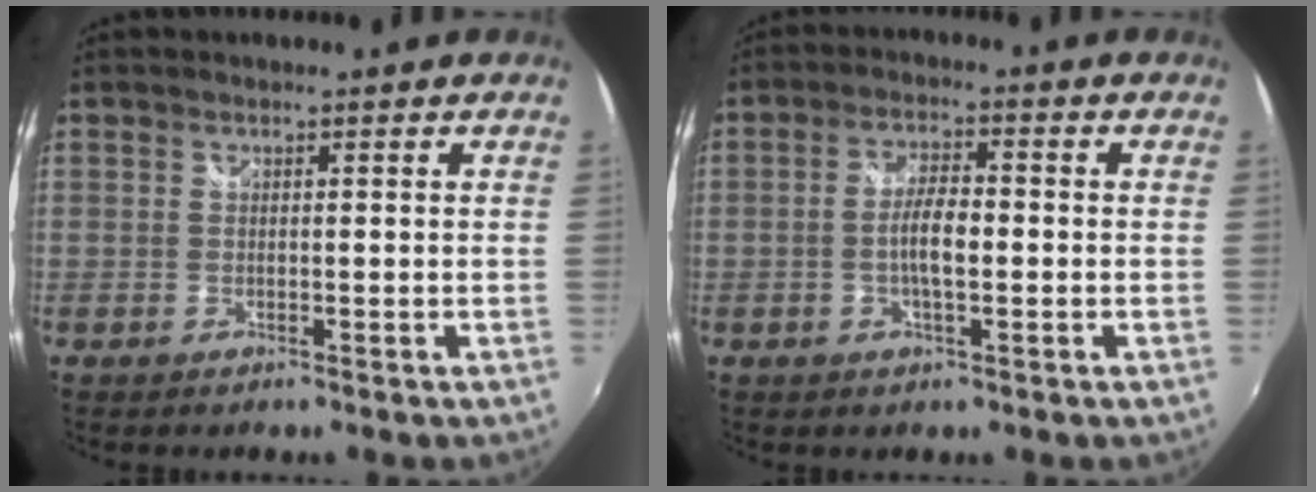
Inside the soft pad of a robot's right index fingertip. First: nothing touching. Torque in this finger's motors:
{"motor_torque": [0.44, 0.19, 0.36, 0.08]}